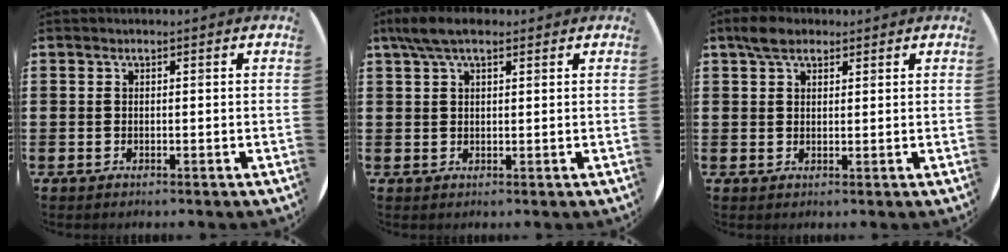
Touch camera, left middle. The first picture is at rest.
{"total": 4.4, "force": [2.8, 1.6, 2.9], "torque": [-0.064, 0.008, 0.052]}
{"total": 3.3, "force": [2.6, 1.5, 1.4], "torque": [-0.024, 0.006, 0.046]}